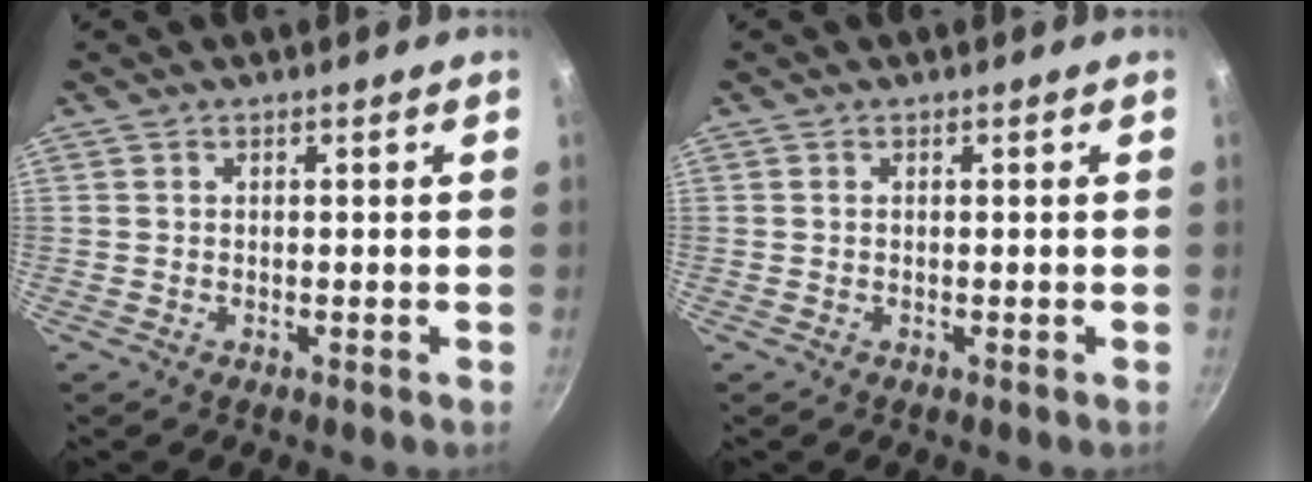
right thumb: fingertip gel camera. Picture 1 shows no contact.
{"total": 0.0}